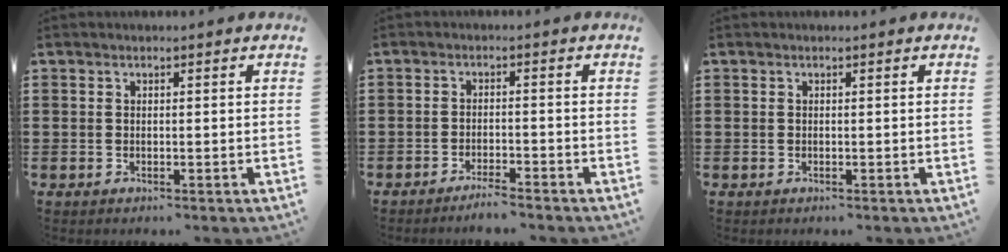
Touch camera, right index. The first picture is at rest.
{"total": 2.5, "force": [-2.4, -0.3, 0.7], "torque": [-0.016, -0.002, -0.047]}
{"total": 0.0}